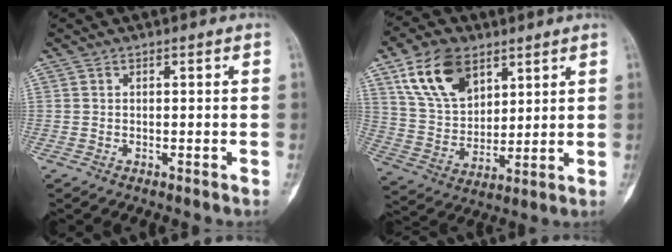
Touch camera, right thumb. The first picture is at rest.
{"total": 14.6, "force": [7.9, 8.8, 8.6], "torque": [-0.132, -0.026, 0.159]}